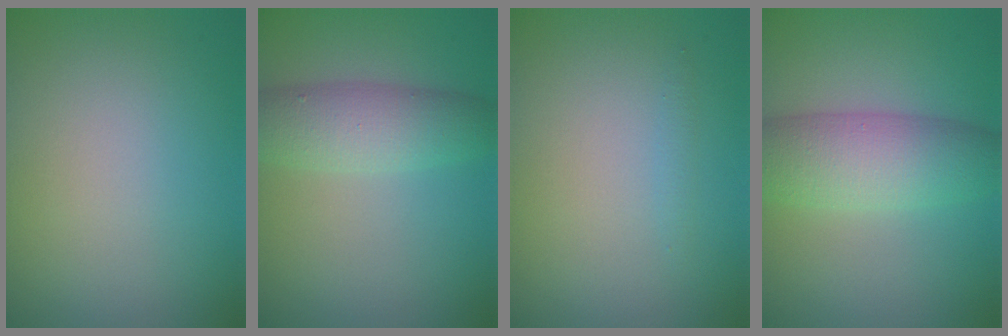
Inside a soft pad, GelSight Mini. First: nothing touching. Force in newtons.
{"total": 4.3, "press": 4.3, "slide": 0.1}
{"total": 0.5, "press": 0.5, "slide": 0.0}
{"total": 6.0, "press": 6.0, "slide": 0.1}